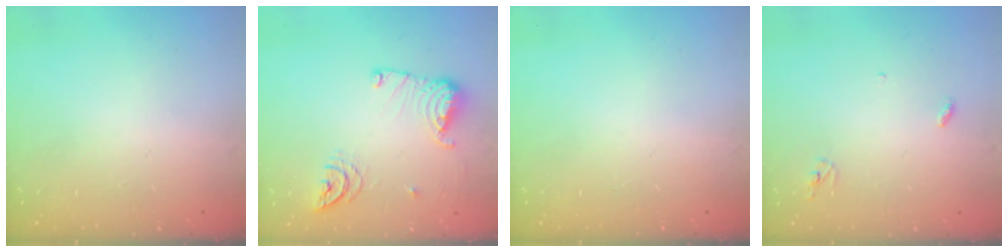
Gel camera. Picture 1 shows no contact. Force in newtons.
{"total": 12.2, "press": 12.1, "slide": 1.2}
{"total": 0.0}
{"total": 3.0, "press": 2.9, "slide": 0.2}